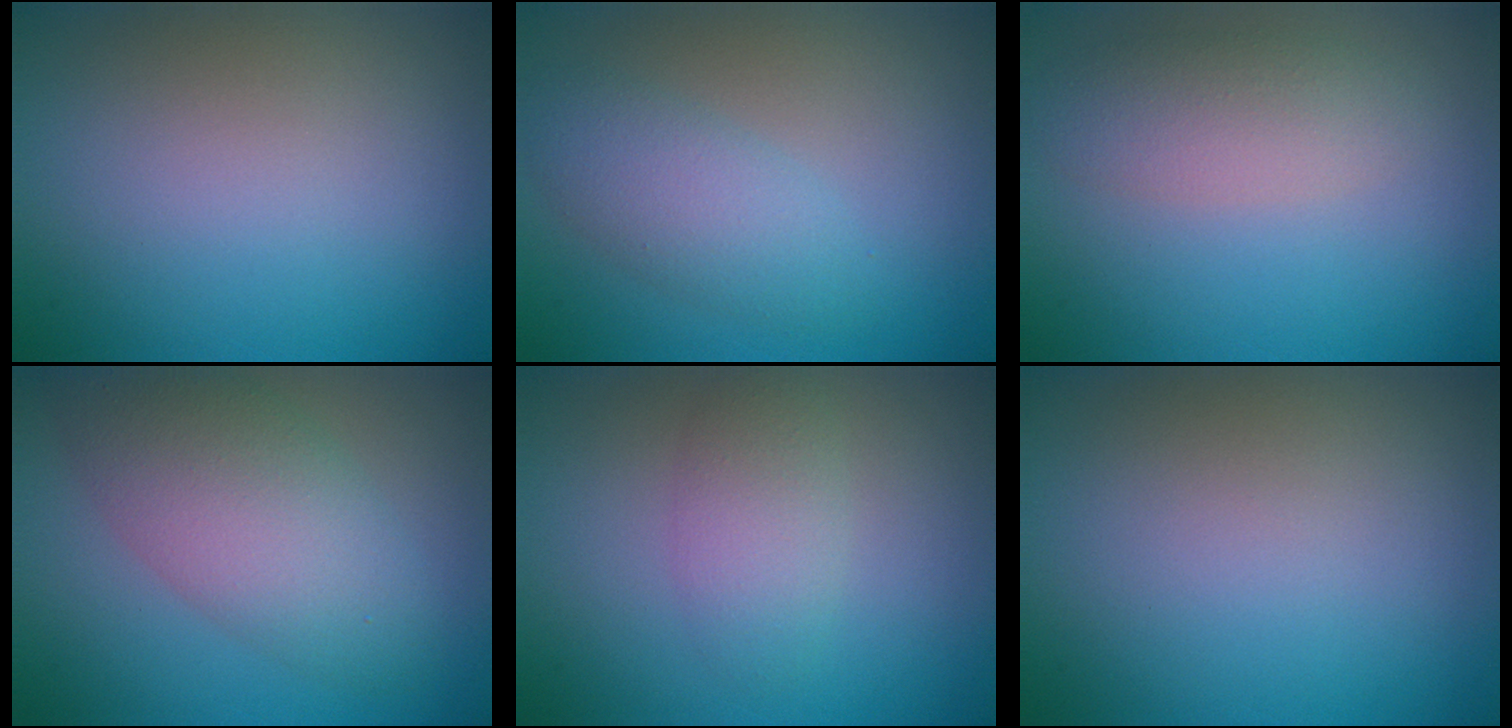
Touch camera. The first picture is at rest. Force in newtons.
{"total": 3.4, "press": 3.4, "slide": 0.1}
{"total": 3.1, "press": 3.1, "slide": 0.0}
{"total": 6.4, "press": 6.4, "slide": 0.2}
{"total": 2.4, "press": 2.4, "slide": 0.1}
{"total": 0.0}